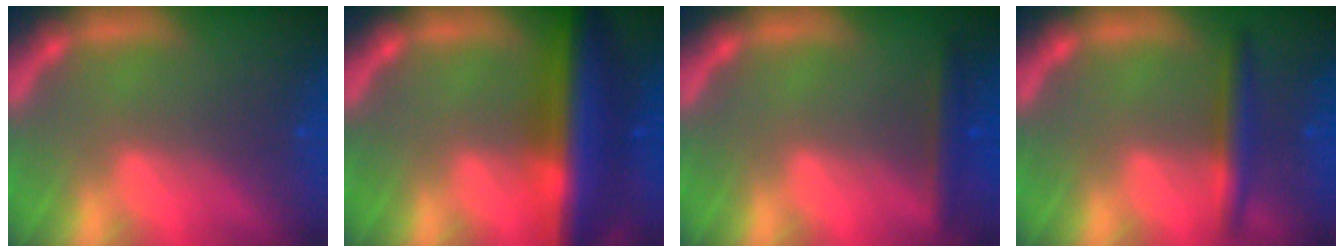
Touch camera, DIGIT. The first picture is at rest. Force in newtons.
{"total": 9.5}
{"total": 2.4}
{"total": 3.0}